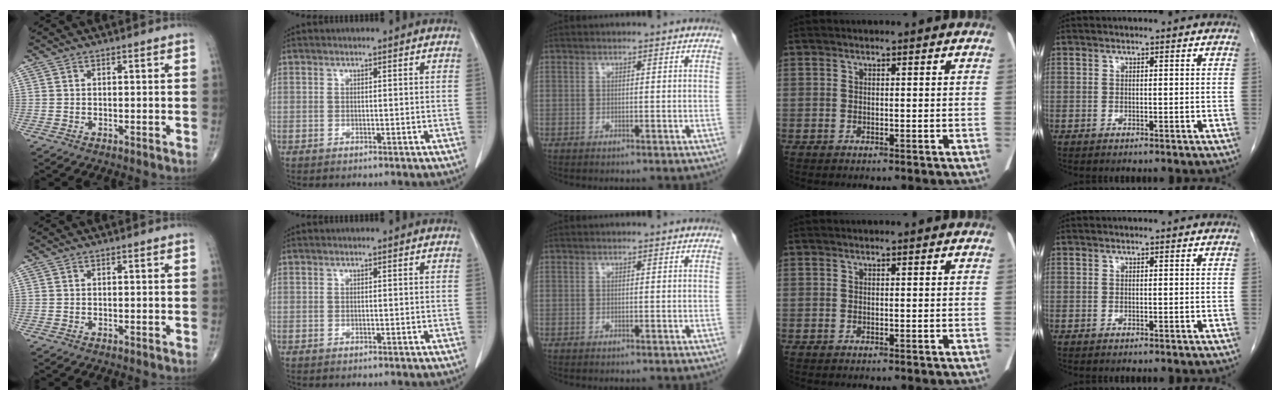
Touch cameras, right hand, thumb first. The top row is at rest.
{}